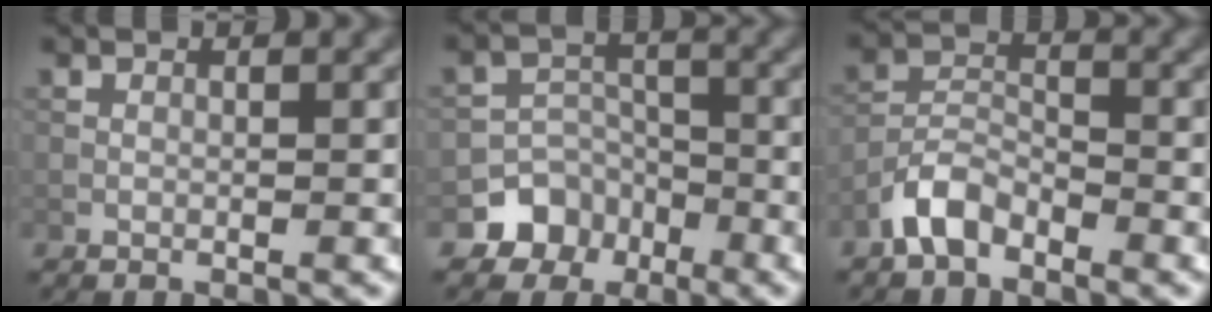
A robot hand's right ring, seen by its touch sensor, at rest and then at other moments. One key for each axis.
{"total": 4.5, "fx": -2.8, "fy": 3.5, "fz": 0.7, "tx": 0.003, "ty": 0.004, "tz": -0.046}
{"total": 3.5, "fx": -2.7, "fy": 1.6, "fz": 1.7, "tx": -0.033, "ty": 0.010, "tz": -0.061}